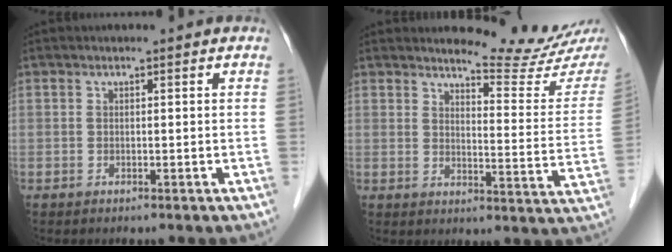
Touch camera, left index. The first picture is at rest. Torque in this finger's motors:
{"motor_torque": [0.05, -0.16, 0.02, -0.01]}